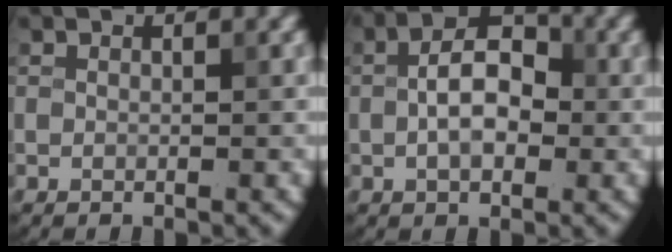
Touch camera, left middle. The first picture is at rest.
{"total": 4.8, "force": [-0.4, 2.8, 3.9], "torque": [-0.067, 0.009, -0.010]}